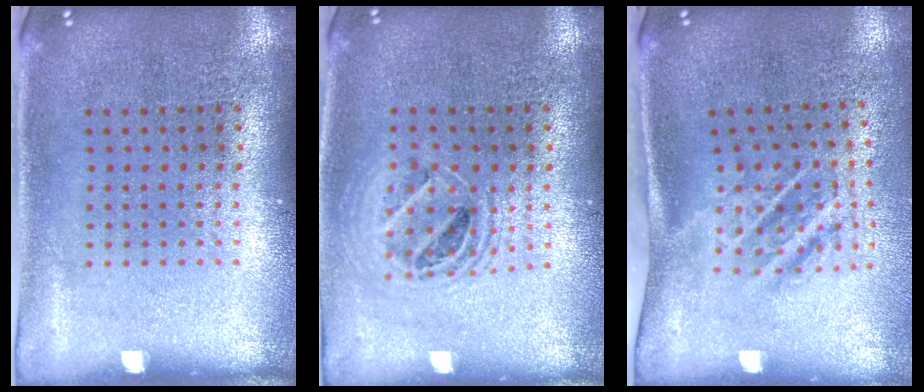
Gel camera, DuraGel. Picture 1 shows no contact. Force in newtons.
{"total": 1.5, "press": 1.3, "slide": 0.7}
{"total": 1.8, "press": 1.1, "slide": 1.4}